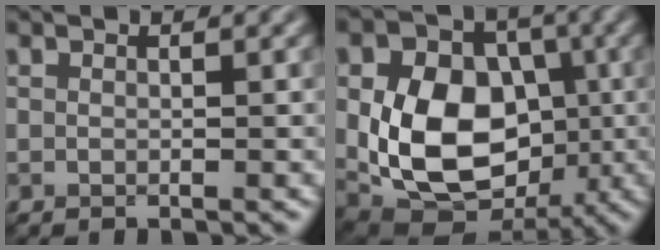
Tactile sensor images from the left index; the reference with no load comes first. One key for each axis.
{"total": 13.3, "fx": -0.7, "fy": 10.0, "fz": 8.7, "tx": -0.137, "ty": -0.006, "tz": -0.011}